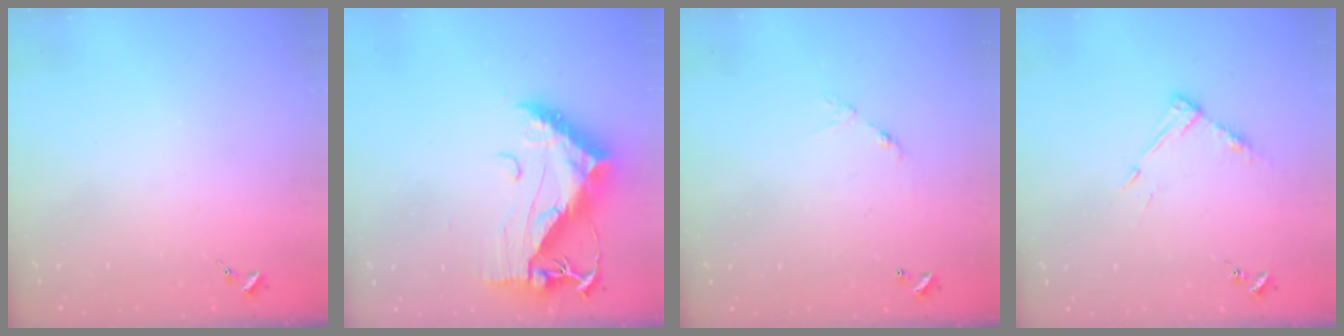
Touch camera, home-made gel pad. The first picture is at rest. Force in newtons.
{"total": 19.1, "press": 19.0, "slide": 1.6}
{"total": 5.5, "press": 5.5, "slide": 0.4}
{"total": 8.1, "press": 8.1, "slide": 0.6}